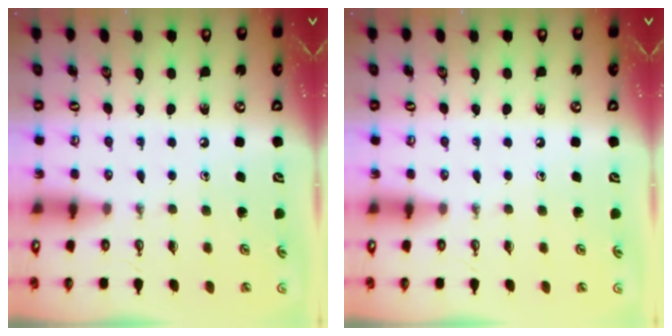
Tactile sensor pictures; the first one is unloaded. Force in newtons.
{"total": 0.0}